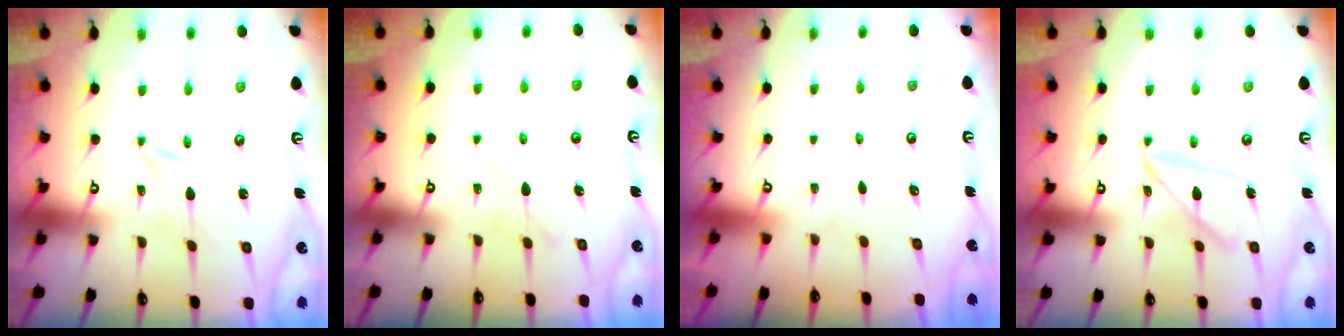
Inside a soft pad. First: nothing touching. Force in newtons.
{"total": 6.3, "press": 6.2, "slide": 0.8}
{"total": 0.0}
{"total": 11.2, "press": 11.1, "slide": 1.0}